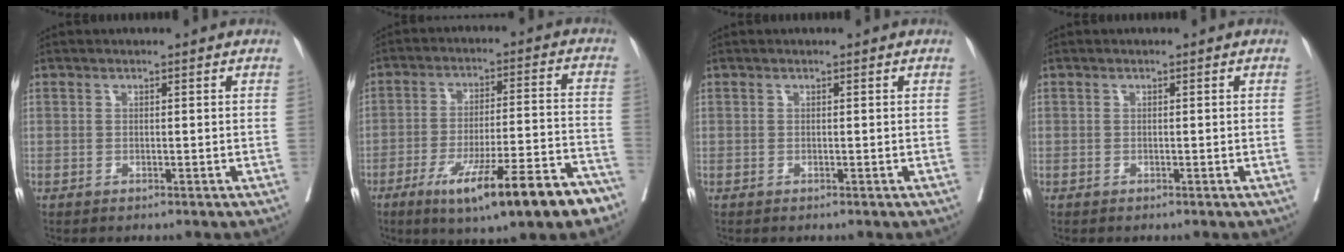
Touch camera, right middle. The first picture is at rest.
{"total": 17.0, "force": [-10.5, 1.8, 13.2], "torque": [-0.169, -0.011, -0.160]}
{"total": 0.0}
{"total": 0.0}